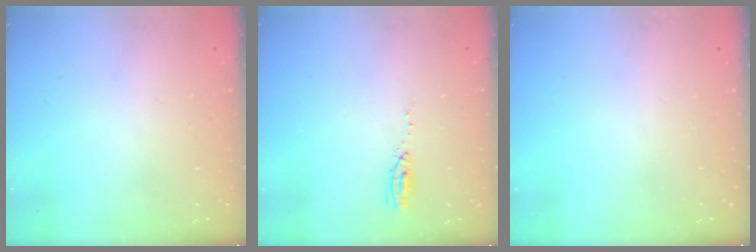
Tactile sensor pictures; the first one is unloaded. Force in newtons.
{"total": 3.9, "press": 3.7, "slide": 1.2}
{"total": 0.0}